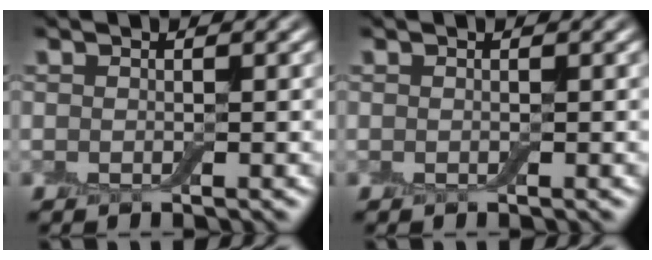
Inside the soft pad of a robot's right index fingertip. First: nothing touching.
{"total": 0.0}